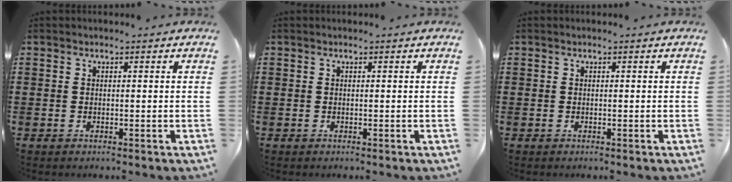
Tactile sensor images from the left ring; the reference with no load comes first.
{"total": 0.0}
{"total": 0.0}